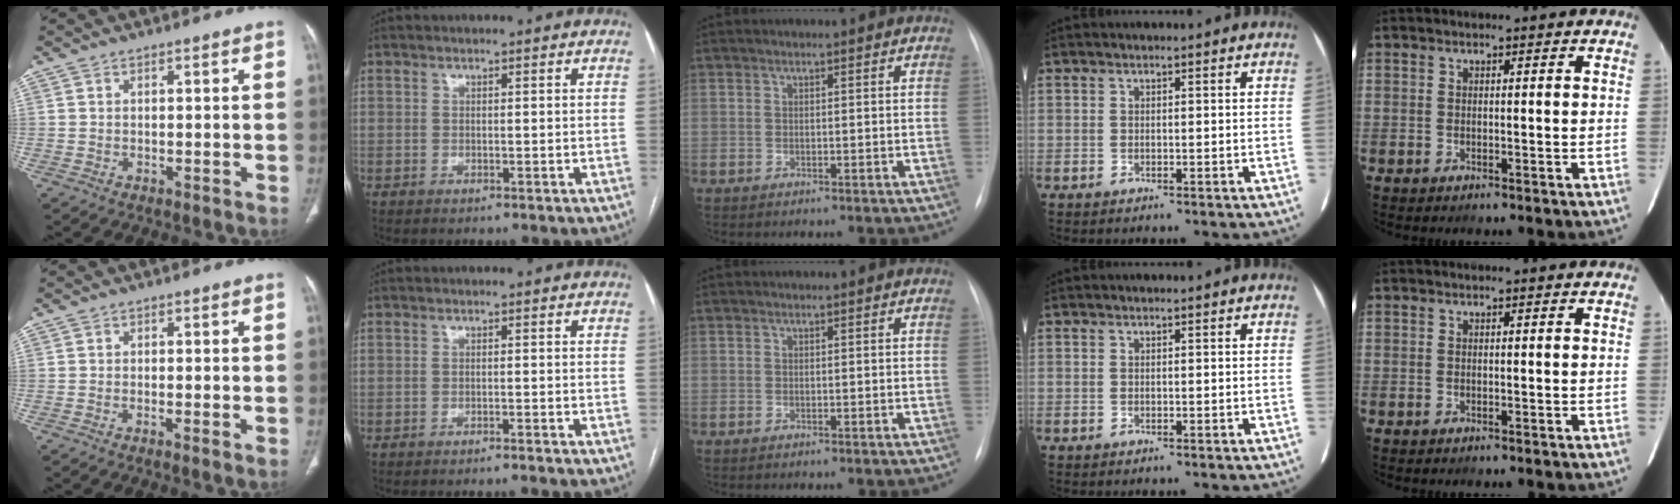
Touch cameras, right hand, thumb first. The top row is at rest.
{"thumb": {"total": 1.2, "force": [-0.5, 0.1, 1.1], "torque": [-0.029, -0.003, -0.013]}, "index": {"total": 2.2, "force": [-1.9, -0.9, 0.6], "torque": [-0.005, 0.003, -0.029]}}